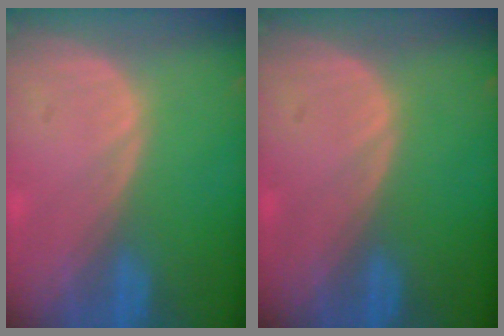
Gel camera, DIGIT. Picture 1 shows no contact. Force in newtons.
{"total": 0.0}